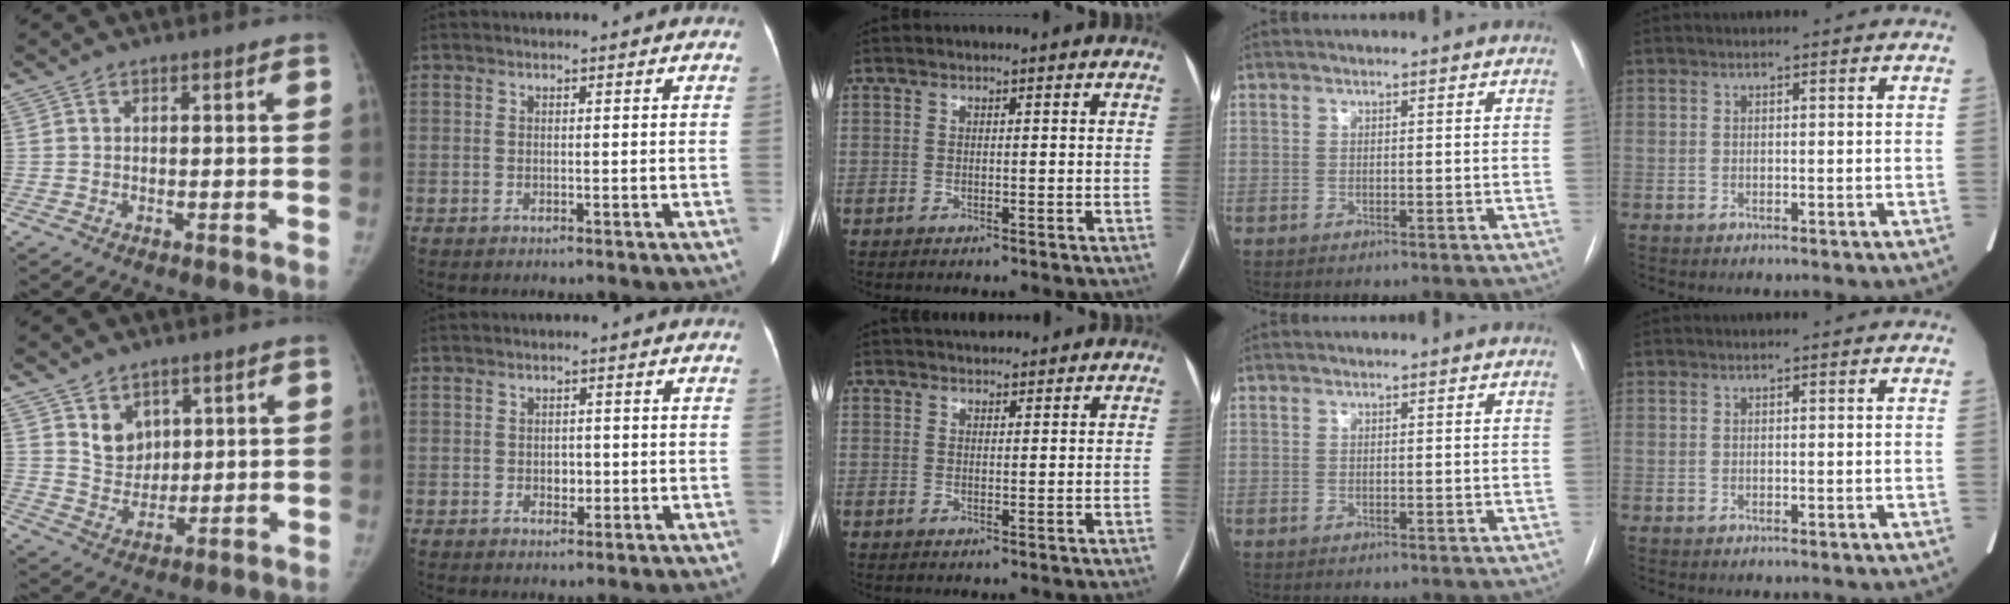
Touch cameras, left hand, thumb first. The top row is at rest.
{"thumb": {"total": 6.3, "force": [3.4, 4.7, 2.4], "torque": [-0.010, -0.029, 0.071]}, "index": {"total": 1.8, "force": [-0.5, 1.4, 1.1], "torque": [-0.018, 0.002, -0.004]}, "middle": {"total": 5.2, "force": [4.8, 1.4, 1.5], "torque": [-0.016, 0.031, 0.068]}}